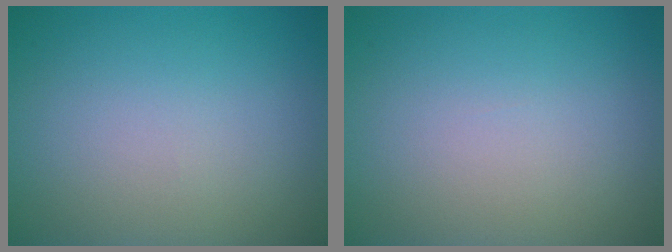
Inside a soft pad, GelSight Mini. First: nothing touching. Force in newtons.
{"total": 0.0}